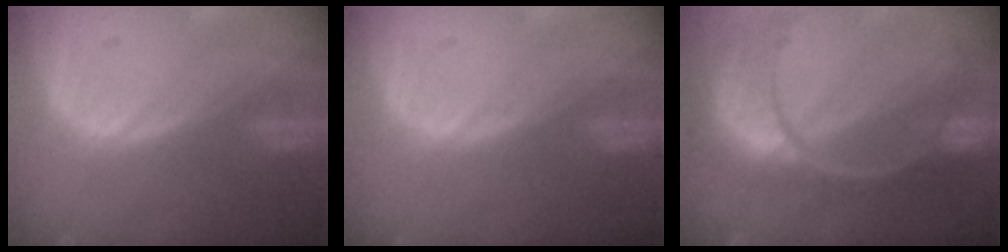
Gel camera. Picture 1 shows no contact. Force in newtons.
{"total": 0.0}
{"total": 11.2, "press": 9.4, "slide": 6.1}